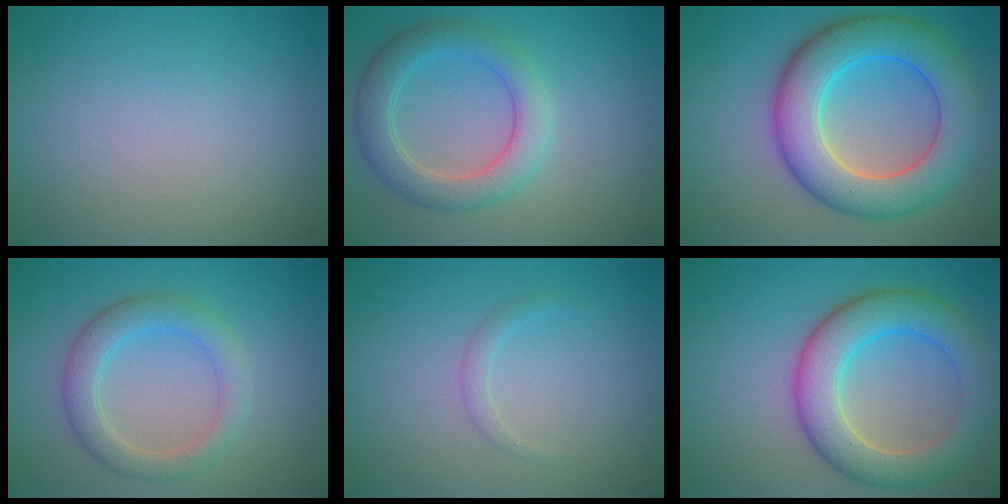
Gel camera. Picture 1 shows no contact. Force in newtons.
{"total": 4.6, "press": 4.6, "slide": 0.1}
{"total": 9.3, "press": 9.3, "slide": 0.4}
{"total": 3.8, "press": 3.8, "slide": 0.2}
{"total": 1.0, "press": 1.0, "slide": 0.1}
{"total": 7.1, "press": 7.1, "slide": 0.3}